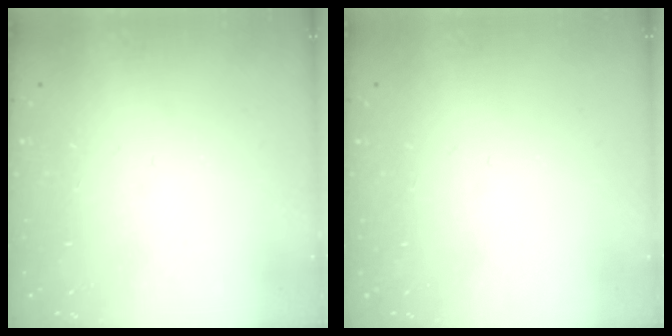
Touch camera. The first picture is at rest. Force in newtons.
{"total": 0.0}